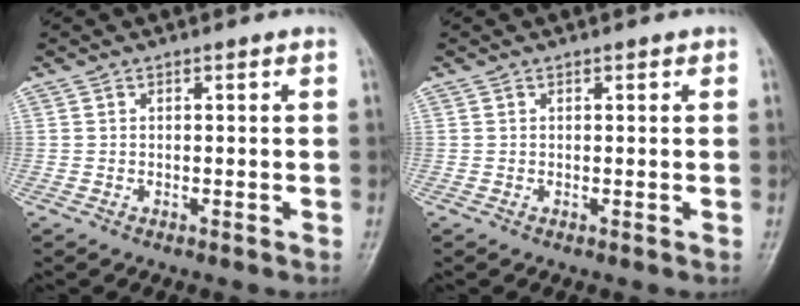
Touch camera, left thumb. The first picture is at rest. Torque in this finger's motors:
{"motor_torque": [0.01, 0.10, -0.16, 0.06, 0.01]}